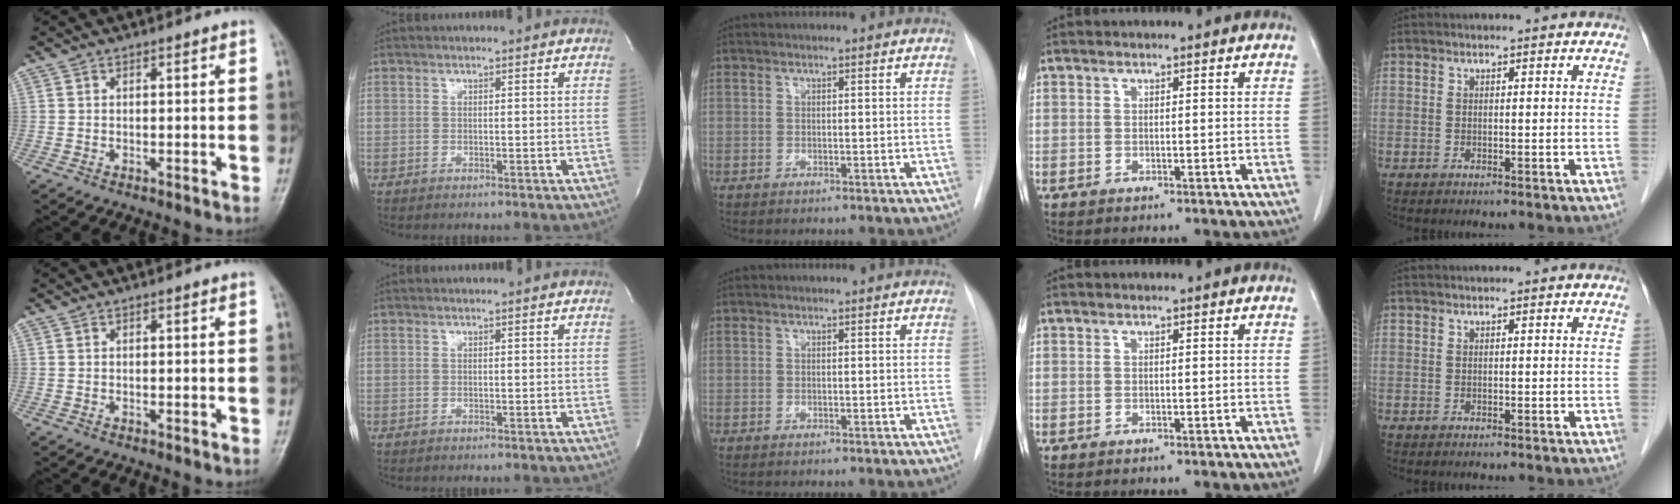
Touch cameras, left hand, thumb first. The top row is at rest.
{}